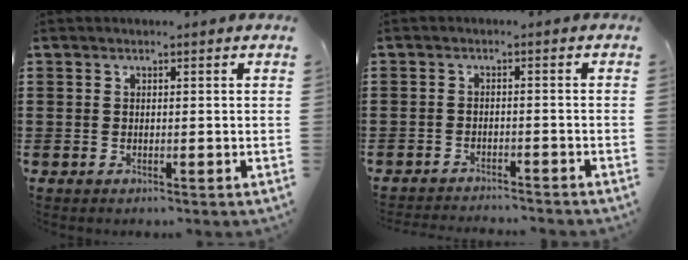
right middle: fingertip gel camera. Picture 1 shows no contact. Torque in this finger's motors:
{"motor_torque": [0.44, -0.43, 0.06, 0.07]}